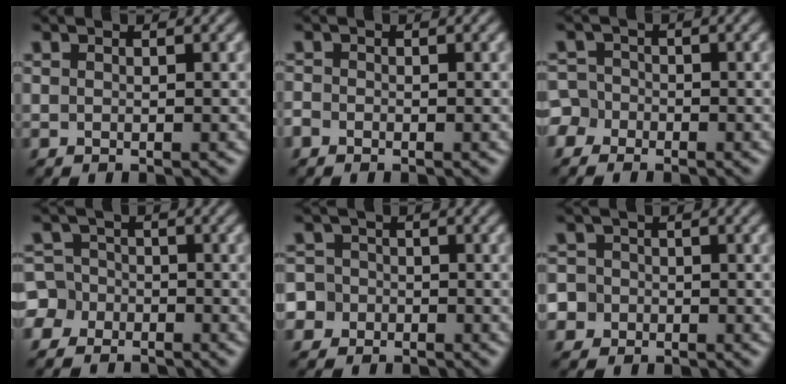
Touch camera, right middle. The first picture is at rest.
{"total": 1.2, "force": [-0.7, 0.8, 0.5], "torque": [-0.012, -0.003, -0.015]}
{"total": 4.9, "force": [-2.5, 4.0, 1.4], "torque": [-0.019, 0.007, -0.073]}
{"total": 5.4, "force": [-3.2, 4.3, 0.6], "torque": [-0.009, 0.008, -0.087]}
{"total": 5.5, "force": [-2.4, 4.8, 1.0], "torque": [-0.023, 0.013, -0.076]}
{"total": 4.7, "force": [-1.6, 4.3, 1.0], "torque": [-0.015, 0.021, -0.060]}